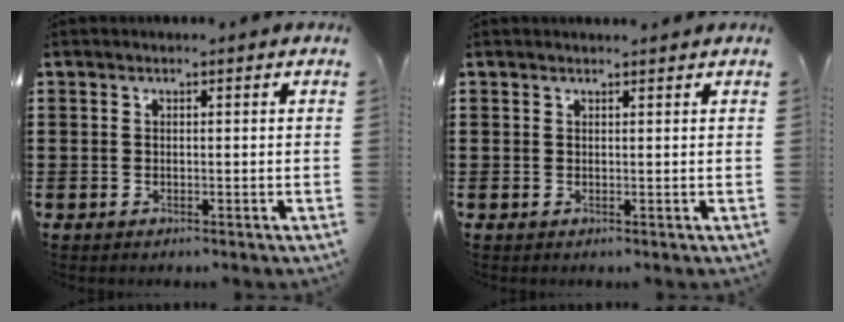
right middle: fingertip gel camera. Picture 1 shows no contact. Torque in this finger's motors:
{"motor_torque": [-0.11, -0.21, -0.09, -0.02]}